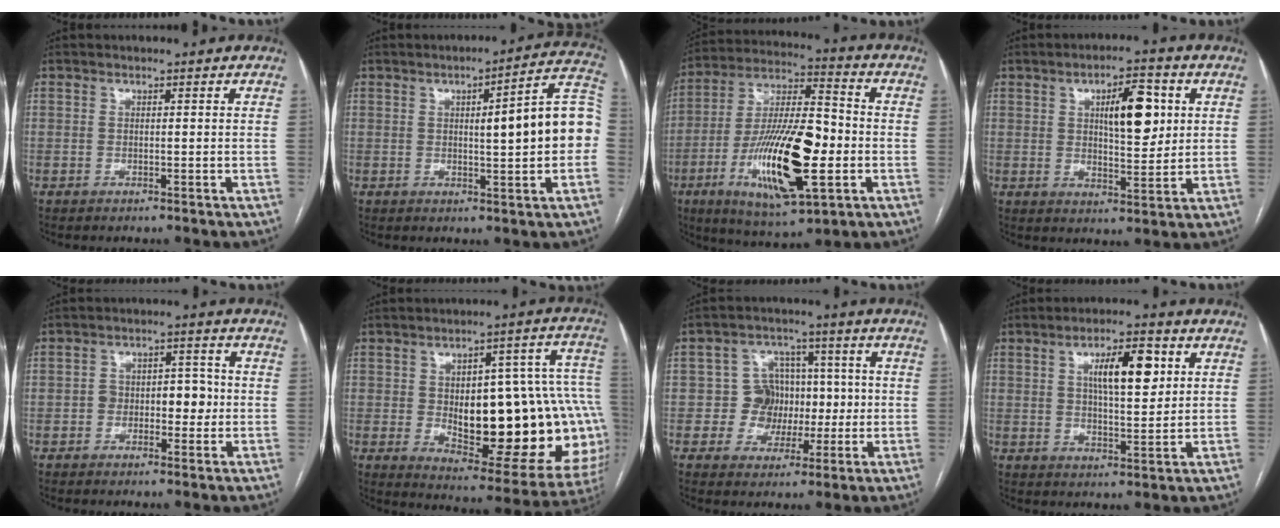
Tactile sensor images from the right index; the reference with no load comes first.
{"total": 12.5, "force": [0.3, 1.7, 12.4], "torque": [-0.150, 0.032, 0.001]}
{"total": 20.4, "force": [-5.2, 5.3, 19.0], "torque": [-0.369, -0.006, -0.084]}
{"total": 9.2, "force": [2.6, 3.0, 8.3], "torque": [-0.128, 0.009, 0.045]}
{"total": 5.6, "force": [-0.6, 3.4, 4.4], "torque": [-0.056, 0.024, -0.006]}
{"total": 28.8, "force": [-2.1, 10.1, 26.9], "torque": [-0.276, 0.035, 0.002]}
{"total": 7.9, "force": [-0.2, 7.6, 2.2], "torque": [-0.021, 0.040, 0.002]}
{"total": 8.9, "force": [2.9, 2.7, 8.0], "torque": [-0.131, 0.011, 0.051]}